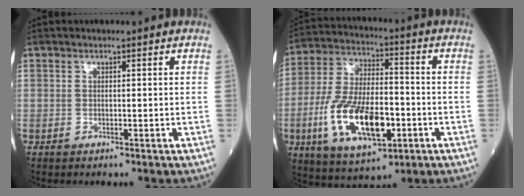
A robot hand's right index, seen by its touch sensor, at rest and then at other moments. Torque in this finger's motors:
{"motor_torque": [1.85, -0.29, 1.05, 0.21]}